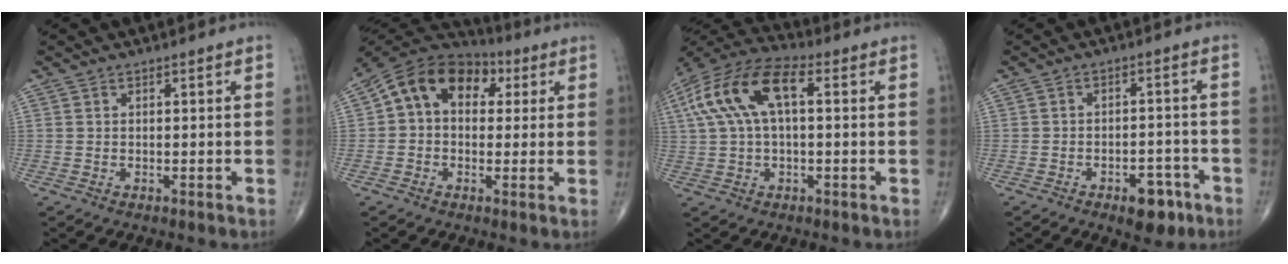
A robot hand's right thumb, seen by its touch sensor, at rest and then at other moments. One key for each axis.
{"total": 13.3, "fx": 3.3, "fy": 9.4, "fz": 8.7, "tx": -0.114, "ty": 0.035, "tz": 0.041}
{"total": 15.0, "fx": 3.3, "fy": 7.2, "fz": 12.8, "tx": -0.264, "ty": 0.043, "tz": 0.054}
{"total": 6.7, "fx": -3.8, "fy": 3.5, "fz": 4.3, "tx": -0.032, "ty": 0.025, "tz": -0.049}